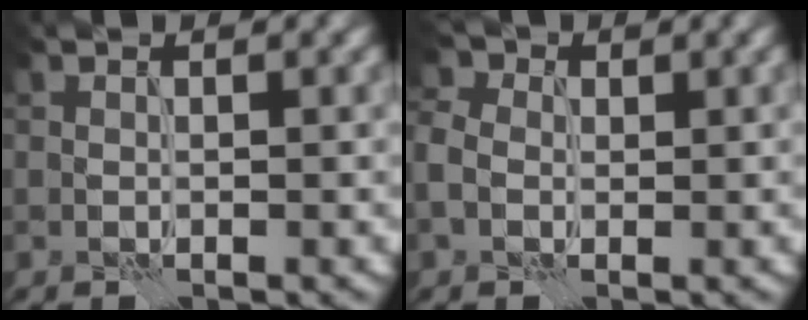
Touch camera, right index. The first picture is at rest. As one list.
[{"total": 3.3, "force": [0.0, 2.9, 1.7], "torque": [-0.048, 0.007, 0.000]}]